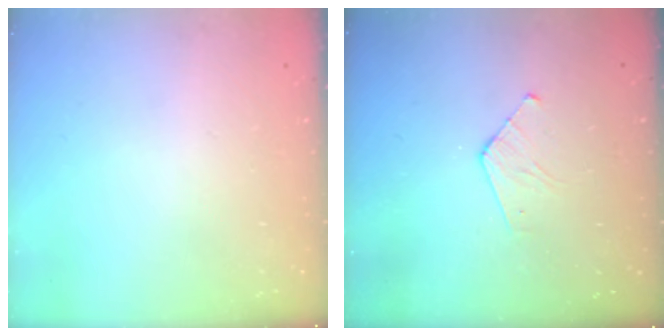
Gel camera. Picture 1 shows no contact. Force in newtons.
{"total": 4.9, "press": 4.9, "slide": 0.4}